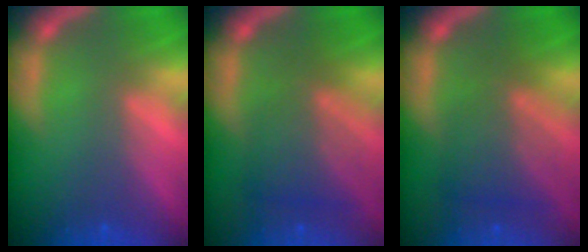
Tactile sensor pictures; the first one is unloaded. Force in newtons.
{"total": 5.5}
{"total": 5.5}